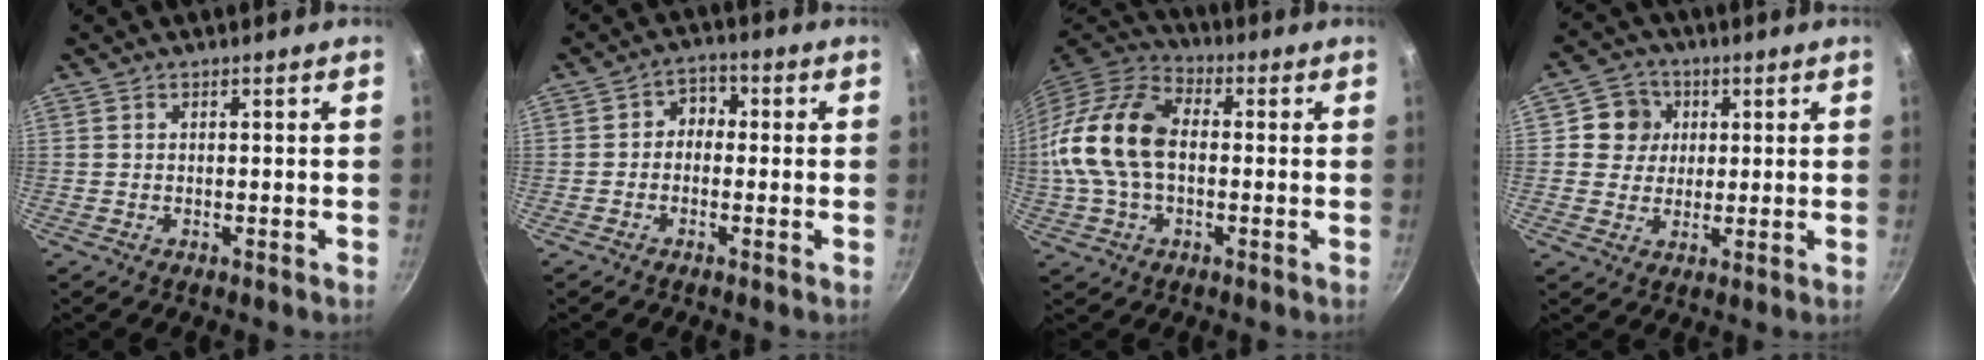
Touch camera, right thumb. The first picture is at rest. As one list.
[{"total": 3.8, "force": [-0.4, 3.1, 2.1], "torque": [-0.008, 0.014, -0.018]}, {"total": 17.8, "force": [0.0, 11.5, 13.6], "torque": [-0.257, 0.038, -0.014]}, {"total": 6.7, "force": [1.6, 6.3, 1.7], "torque": [0.013, 0.004, 0.016]}]